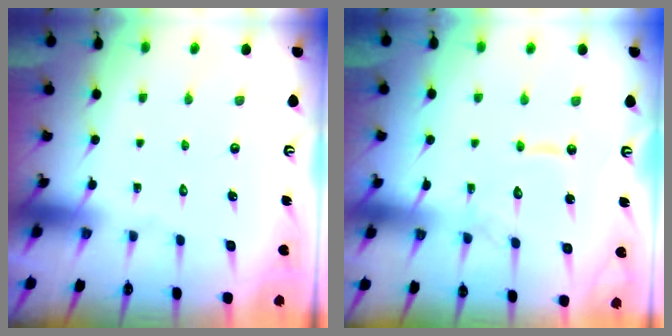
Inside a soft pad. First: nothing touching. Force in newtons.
{"total": 8.9, "press": 8.9, "slide": 0.6}